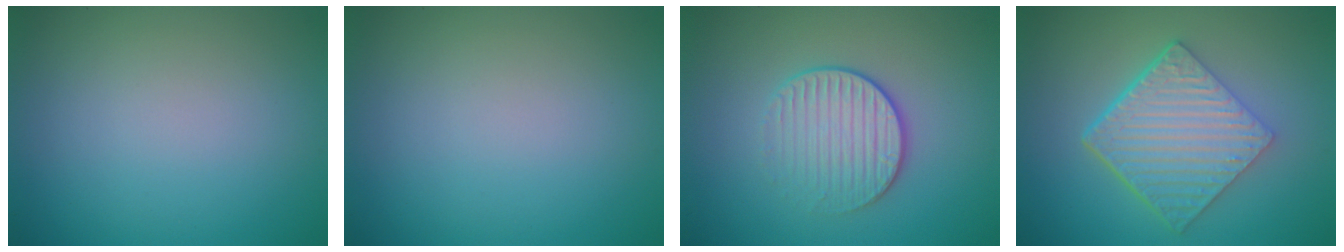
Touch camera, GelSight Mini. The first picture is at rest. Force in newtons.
{"total": 0.0}
{"total": 3.2, "press": 2.9, "slide": 1.5}
{"total": 7.0, "press": 4.7, "slide": 5.2}